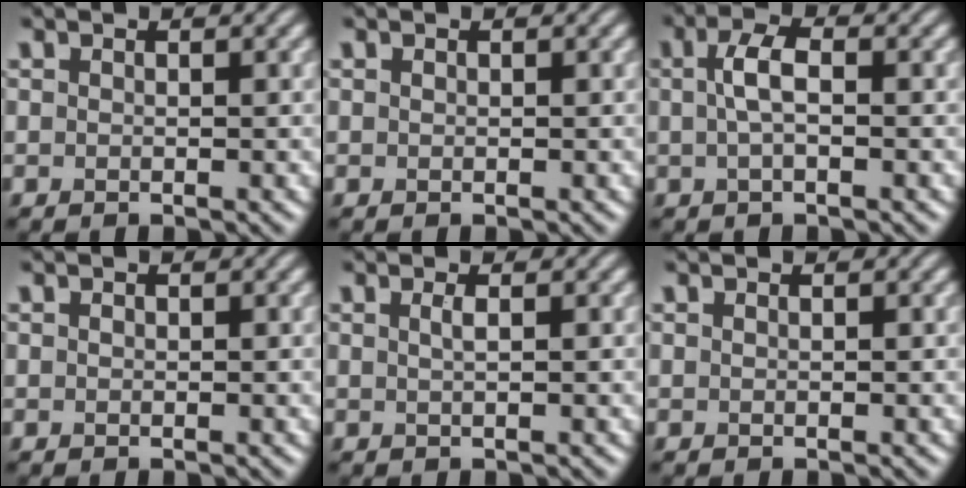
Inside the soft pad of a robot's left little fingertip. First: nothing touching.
{"total": 0.0}
{"total": 2.6, "force": [0.2, 0.9, 2.4], "torque": [-0.052, 0.006, -0.001]}
{"total": 0.0}
{"total": 1.1, "force": [0.3, 0.4, 1.0], "torque": [-0.015, 0.004, 0.003]}
{"total": 0.0}